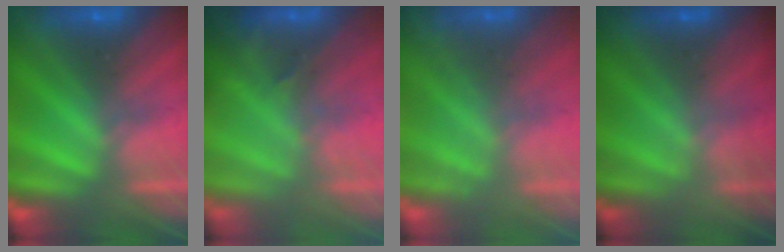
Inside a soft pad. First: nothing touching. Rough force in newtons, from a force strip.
{"total": 2.7}
{"total": 2.4}
{"total": 1.8}